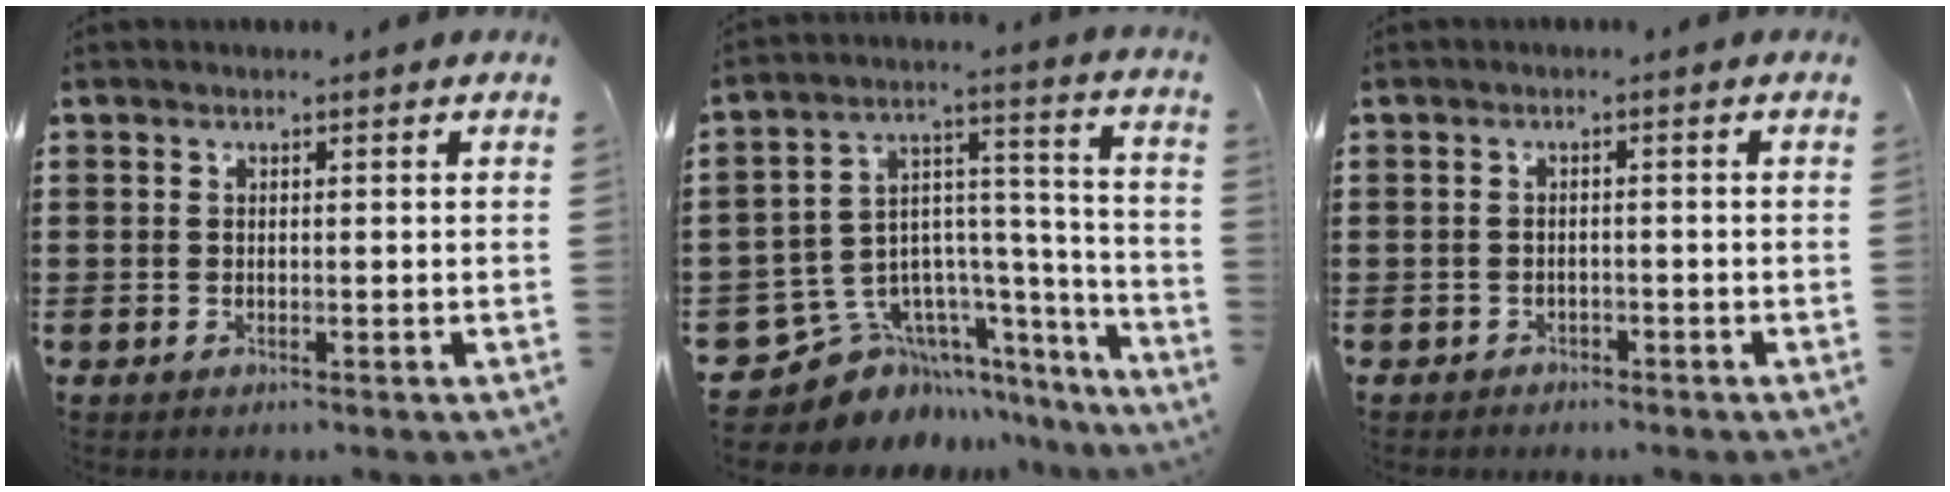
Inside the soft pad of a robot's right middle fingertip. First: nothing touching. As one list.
[{"total": 9.0, "force": [-6.2, 6.2, 1.8], "torque": [-0.070, -0.012, -0.113]}, {"total": 1.1, "force": [-1.0, 0.4, 0.0], "torque": [-0.005, 0.000, -0.024]}]